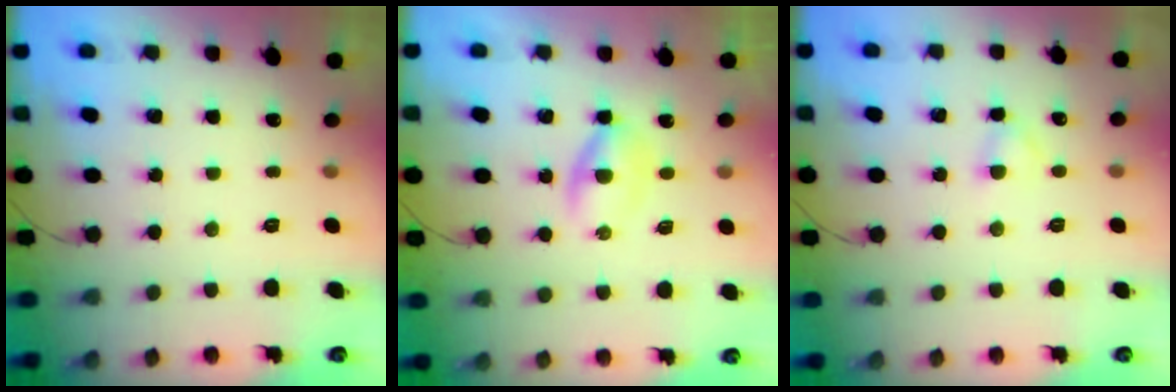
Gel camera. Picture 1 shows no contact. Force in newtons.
{"total": 2.8, "press": 2.5, "slide": 1.3}
{"total": 2.6, "press": 2.3, "slide": 1.2}